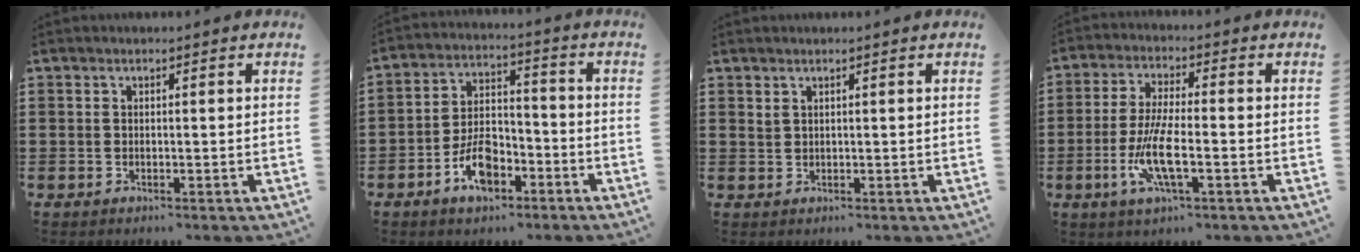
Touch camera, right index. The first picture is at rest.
{"total": 7.8, "force": [-4.0, 4.2, 5.3], "torque": [-0.110, 0.011, -0.076]}
{"total": 1.0, "force": [0.8, 0.5, 0.3], "torque": [-0.008, 0.003, 0.015]}
{"total": 8.0, "force": [-2.7, 1.9, 7.3], "torque": [-0.160, -0.014, -0.056]}